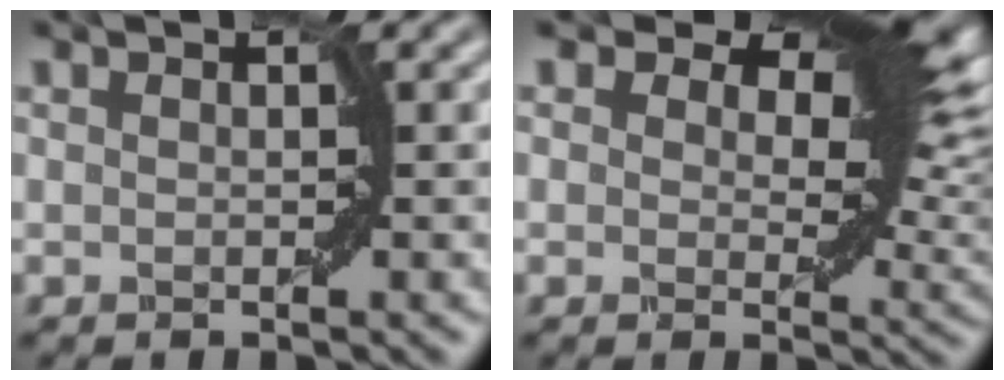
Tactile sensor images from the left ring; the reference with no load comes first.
{"total": 11.3, "force": [5.8, 5.6, 8.0], "torque": [-0.102, 0.002, 0.087]}